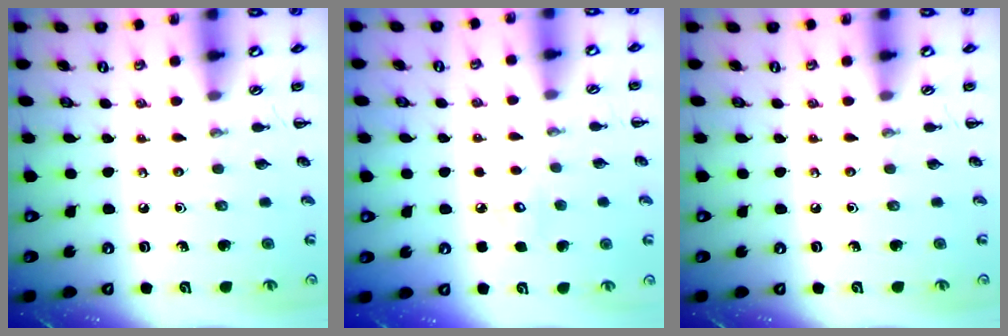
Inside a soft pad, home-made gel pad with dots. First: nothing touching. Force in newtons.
{"total": 4.8, "press": 4.6, "slide": 1.1}
{"total": 0.0}